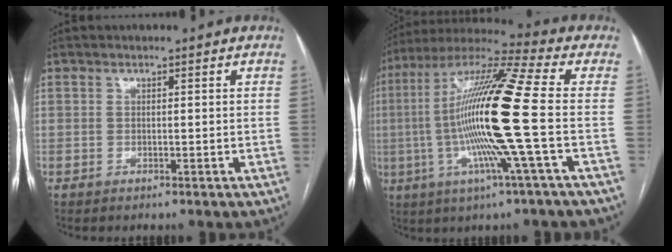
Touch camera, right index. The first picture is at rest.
{"total": 19.1, "force": [-2.3, -1.0, 18.9], "torque": [-0.366, -0.002, -0.061]}